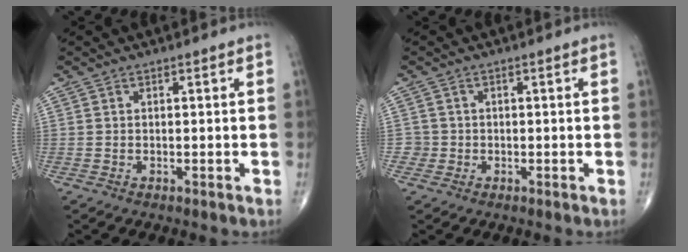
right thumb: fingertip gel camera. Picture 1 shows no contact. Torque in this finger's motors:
{"motor_torque": [-0.06, -0.14, 0.41, 0.01, -0.03]}